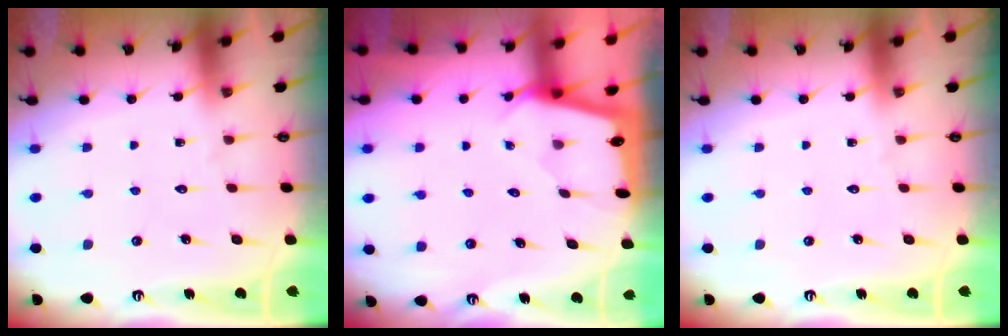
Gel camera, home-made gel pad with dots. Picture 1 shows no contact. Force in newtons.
{"total": 1.5, "press": 1.5, "slide": 0.2}
{"total": 0.0}